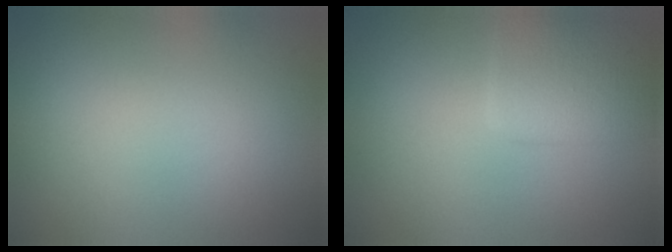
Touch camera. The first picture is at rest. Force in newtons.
{"total": 4.0, "press": 4.0, "slide": 0.3}